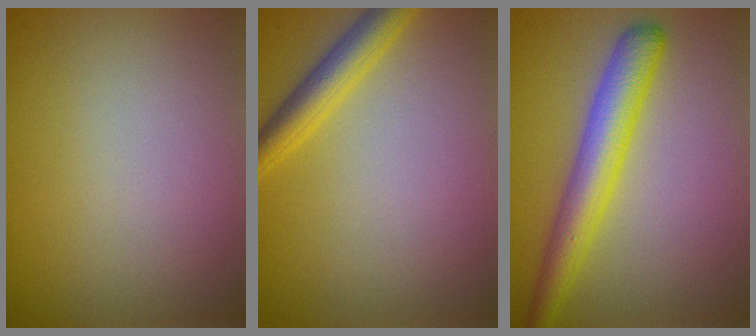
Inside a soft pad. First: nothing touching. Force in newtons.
{"total": 3.4, "press": 3.4, "slide": 0.1}
{"total": 4.8, "press": 4.8, "slide": 0.1}